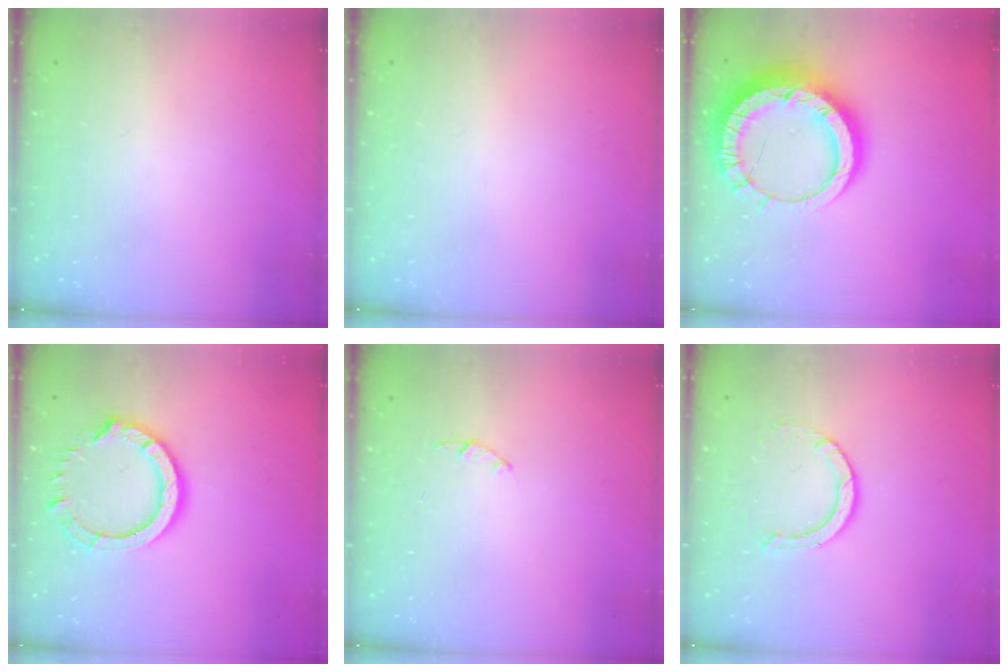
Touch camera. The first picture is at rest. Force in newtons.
{"total": 2.4, "press": 2.4, "slide": 0.2}
{"total": 16.0, "press": 16.0, "slide": 1.4}
{"total": 10.8, "press": 10.8, "slide": 1.2}
{"total": 1.0, "press": 0.9, "slide": 0.3}
{"total": 2.9, "press": 2.9, "slide": 0.2}